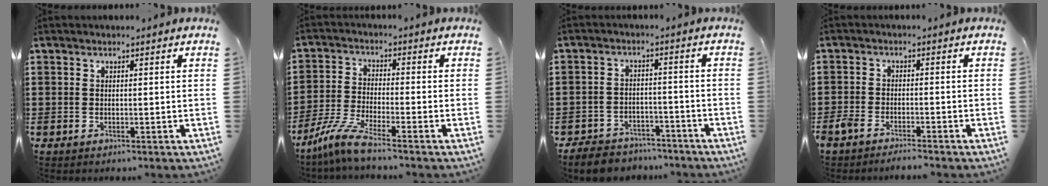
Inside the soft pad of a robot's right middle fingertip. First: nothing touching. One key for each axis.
{"total": 6.1, "fx": -4.9, "fy": 0.3, "fz": 3.7, "tx": -0.095, "ty": -0.019, "tz": -0.098}
{"total": 5.2, "fx": -5.1, "fy": 1.1, "fz": 0.5, "tx": -0.019, "ty": 0.008, "tz": -0.104}
{"total": 2.6, "fx": -2.5, "fy": 0.4, "fz": 0.5, "tx": -0.028, "ty": -0.003, "tz": -0.056}